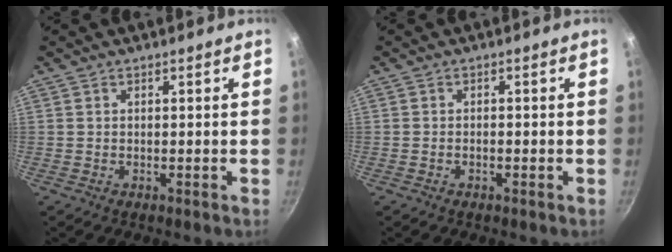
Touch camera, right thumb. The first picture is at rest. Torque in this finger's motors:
{"motor_torque": [-0.20, 0.00, -0.25, -0.07, 0.02]}